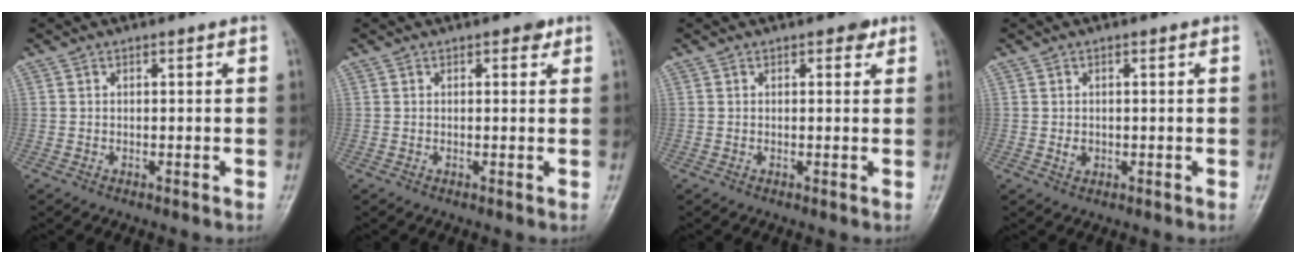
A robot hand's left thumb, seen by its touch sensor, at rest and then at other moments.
{"total": 1.3, "force": [0.8, 0.9, 0.7], "torque": [0.002, -0.002, 0.005]}
{"total": 1.5, "force": [0.8, 0.9, 0.7], "torque": [0.002, -0.002, 0.006]}
{"total": 1.7, "force": [-0.1, 1.4, 0.9], "torque": [-0.009, 0.001, 0.002]}